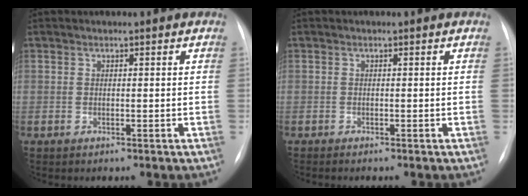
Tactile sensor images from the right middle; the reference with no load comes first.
{"total": 0.7, "force": [-0.6, -0.1, 0.4], "torque": [-0.009, -0.004, -0.007]}